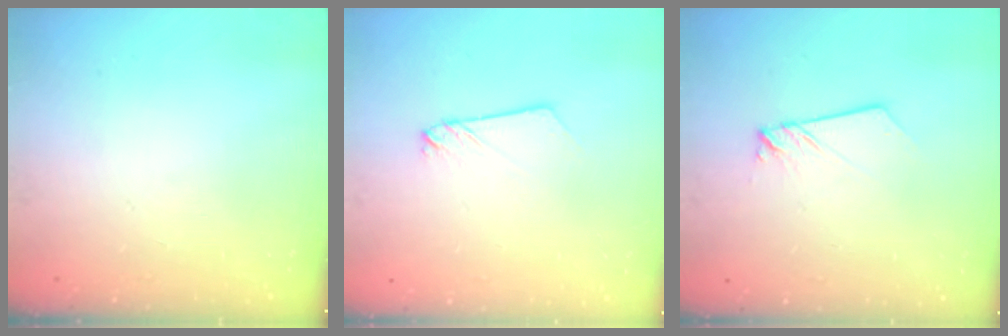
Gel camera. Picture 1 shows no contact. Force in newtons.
{"total": 2.2, "press": 2.2, "slide": 0.1}
{"total": 2.0, "press": 2.0, "slide": 0.2}